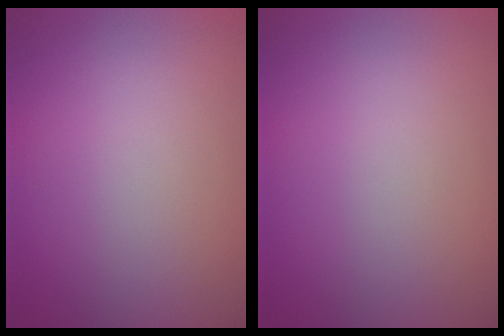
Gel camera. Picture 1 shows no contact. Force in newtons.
{"total": 0.0}